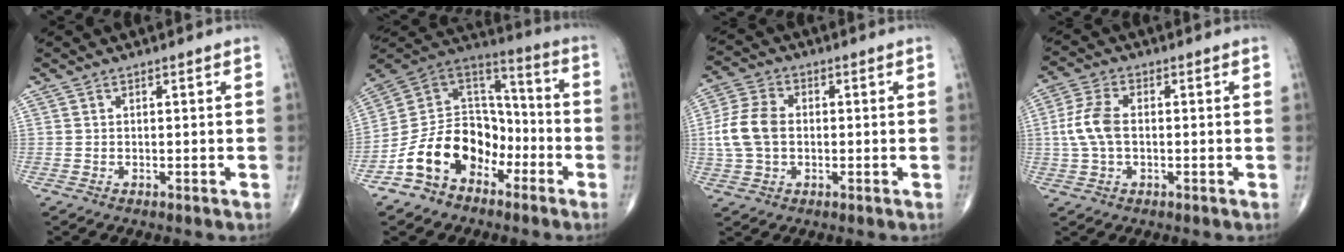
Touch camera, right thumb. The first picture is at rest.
{"total": 16.7, "force": [-7.8, 12.1, 8.5], "torque": [-0.110, 0.087, -0.147]}
{"total": 9.0, "force": [-0.1, 6.3, 6.5], "torque": [-0.136, 0.016, -0.007]}
{"total": 7.2, "force": [0.0, 4.2, 5.9], "torque": [-0.134, 0.015, -0.005]}